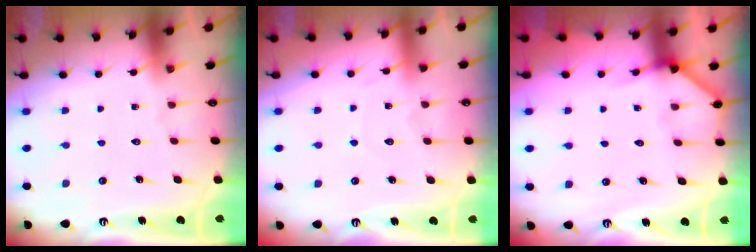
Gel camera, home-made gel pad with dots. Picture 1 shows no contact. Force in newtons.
{"total": 4.0, "press": 3.9, "slide": 0.5}
{"total": 4.8, "press": 4.8, "slide": 0.4}